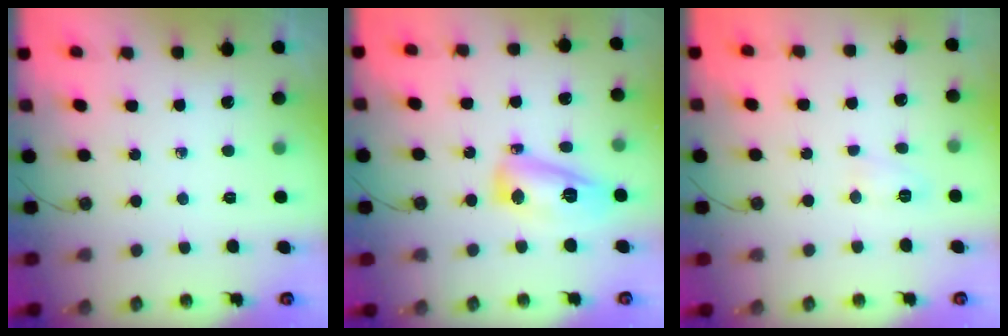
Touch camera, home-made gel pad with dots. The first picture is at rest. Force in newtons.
{"total": 12.6, "press": 12.5, "slide": 1.3}
{"total": 4.7, "press": 4.7, "slide": 0.5}